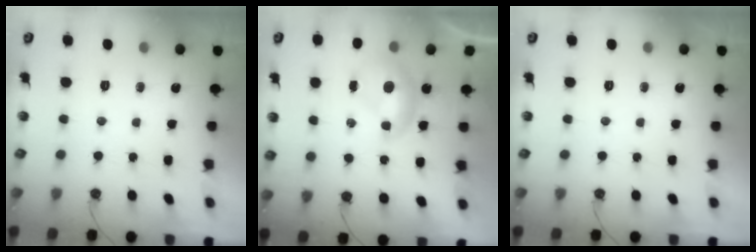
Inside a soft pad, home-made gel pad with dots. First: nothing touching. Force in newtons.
{"total": 0.0}
{"total": 0.0}